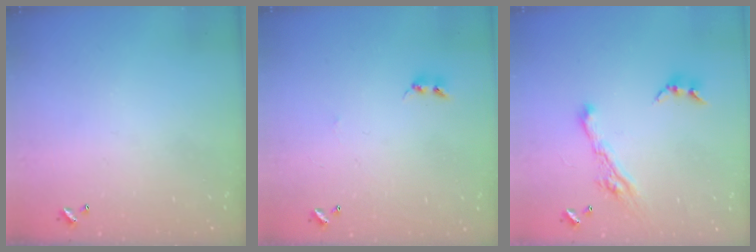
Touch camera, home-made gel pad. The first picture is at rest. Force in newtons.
{"total": 2.5, "press": 2.5, "slide": 0.4}
{"total": 7.7, "press": 7.7, "slide": 1.0}